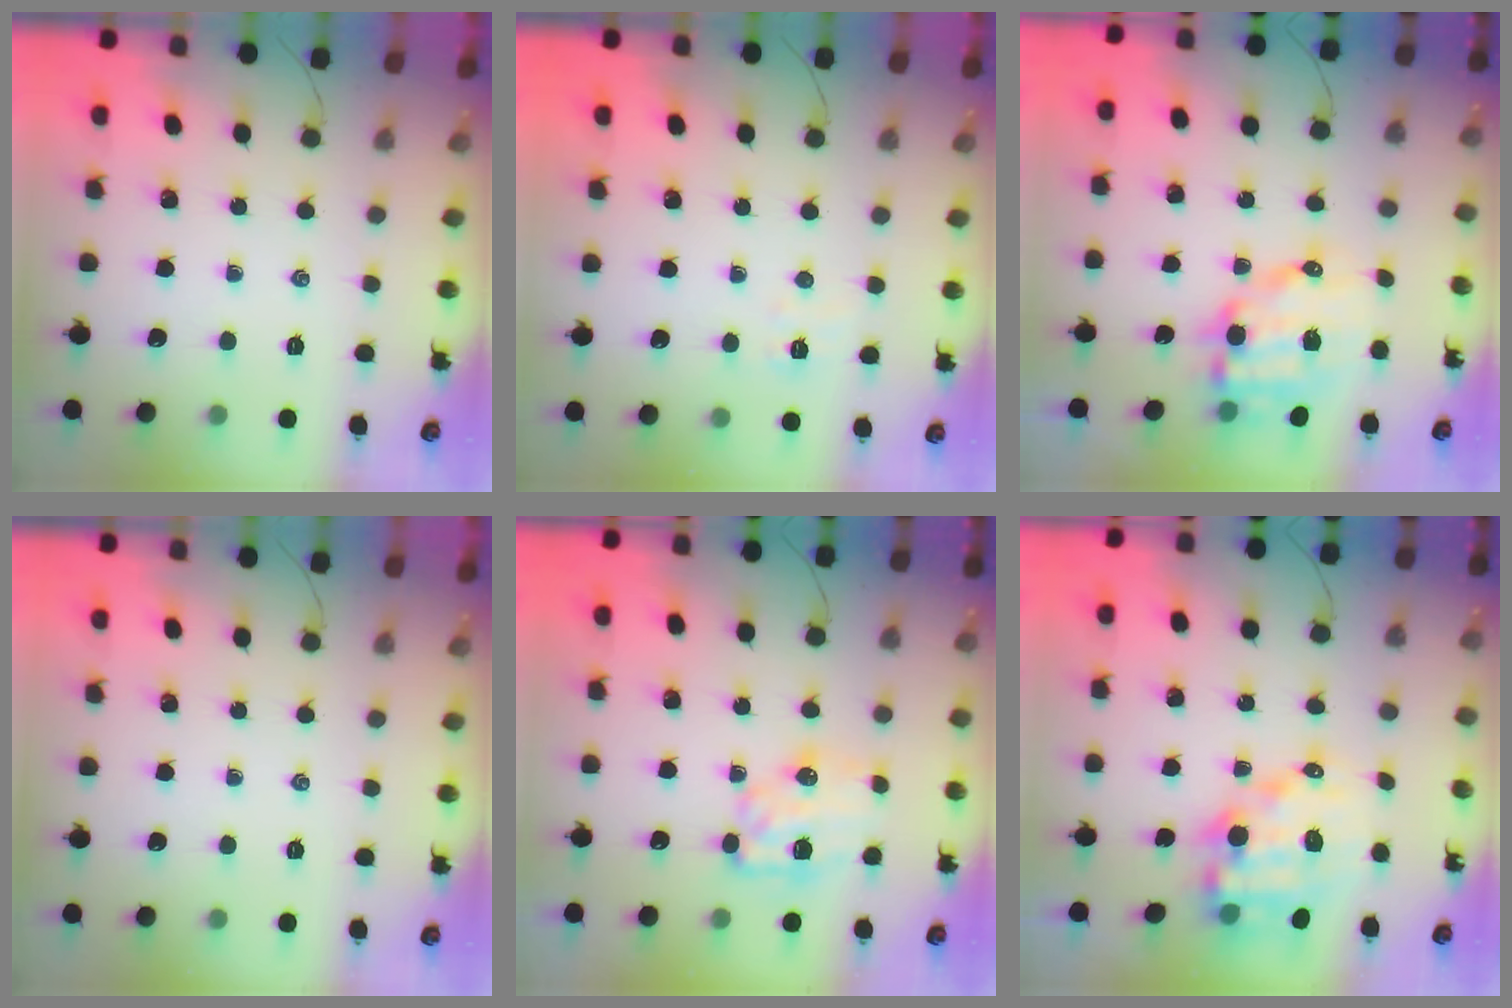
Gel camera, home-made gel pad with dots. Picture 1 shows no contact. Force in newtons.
{"total": 3.7, "press": 3.7, "slide": 0.8}
{"total": 11.4, "press": 11.2, "slide": 2.3}
{"total": 0.0}
{"total": 8.0, "press": 8.0, "slide": 1.0}
{"total": 11.6, "press": 11.2, "slide": 3.3}